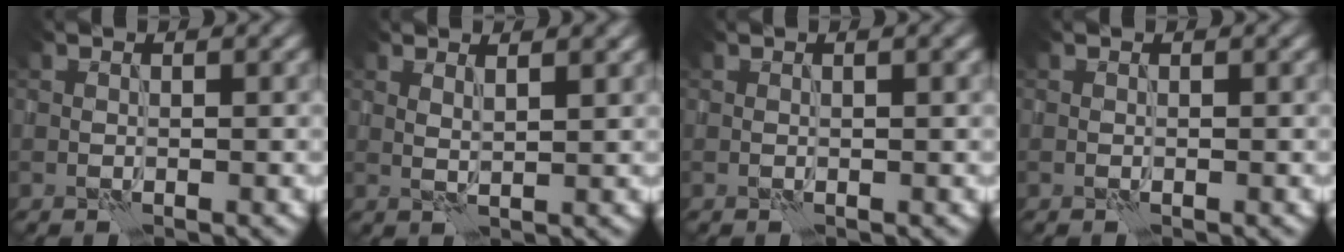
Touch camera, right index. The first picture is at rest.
{"total": 2.1, "force": [1.2, 0.4, 1.6], "torque": [-0.025, 0.003, 0.018]}
{"total": 1.1, "force": [0.5, 0.0, 1.0], "torque": [-0.018, 0.004, 0.004]}
{"total": 0.0}